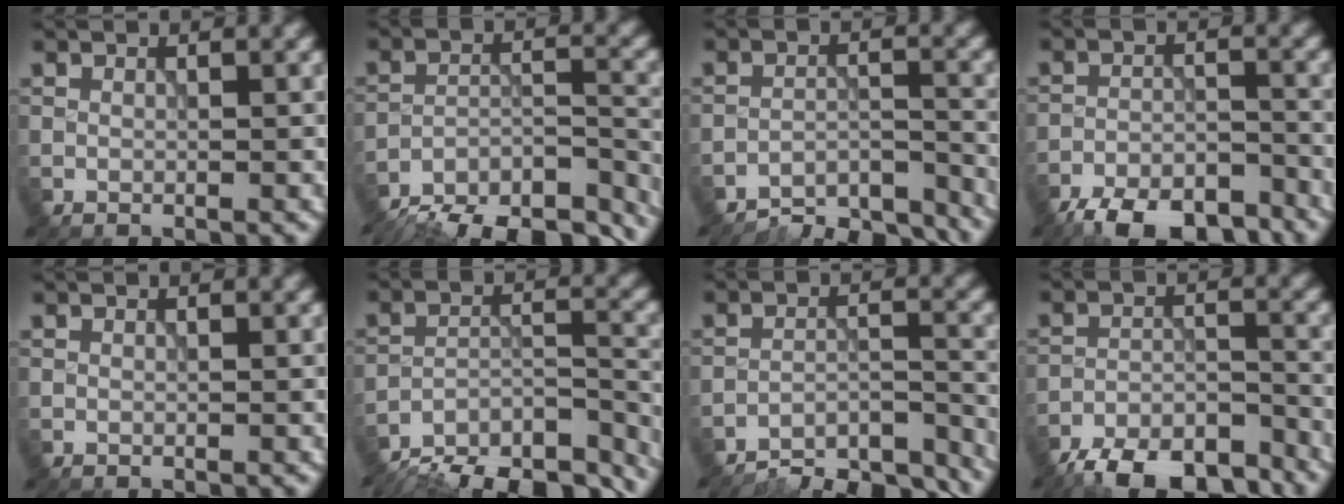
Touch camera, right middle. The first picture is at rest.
{"total": 15.1, "force": [-13.9, 4.2, 4.2], "torque": [-0.060, -0.002, -0.181]}
{"total": 7.6, "force": [-7.2, 1.4, 1.9], "torque": [-0.025, -0.001, -0.113]}
{"total": 8.3, "force": [-7.1, 2.7, 3.5], "torque": [-0.054, -0.008, -0.120]}
{"total": 0.0}
{"total": 13.5, "force": [-12.3, 3.7, 4.1], "torque": [-0.058, 0.001, -0.165]}
{"total": 9.6, "force": [-9.1, 1.9, 2.4], "torque": [-0.028, 0.000, -0.130]}
{"total": 9.6, "force": [-8.2, 3.0, 3.8], "torque": [-0.061, -0.009, -0.137]}